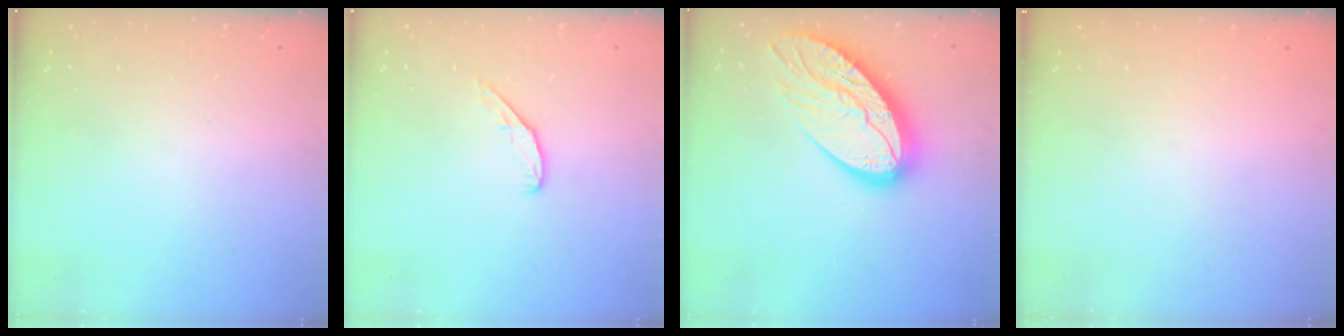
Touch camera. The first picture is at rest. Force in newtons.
{"total": 5.4, "press": 5.4, "slide": 0.6}
{"total": 18.9, "press": 18.9, "slide": 1.5}
{"total": 0.0}